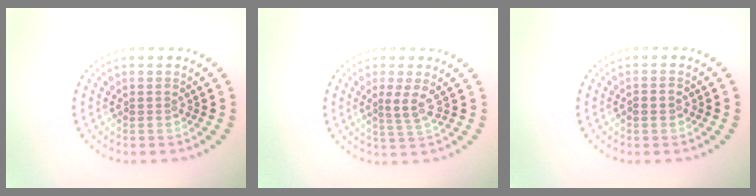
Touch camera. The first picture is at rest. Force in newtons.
{"total": 2.0, "press": 1.3, "slide": 1.4}
{"total": 1.0, "press": 1.0, "slide": 0.3}